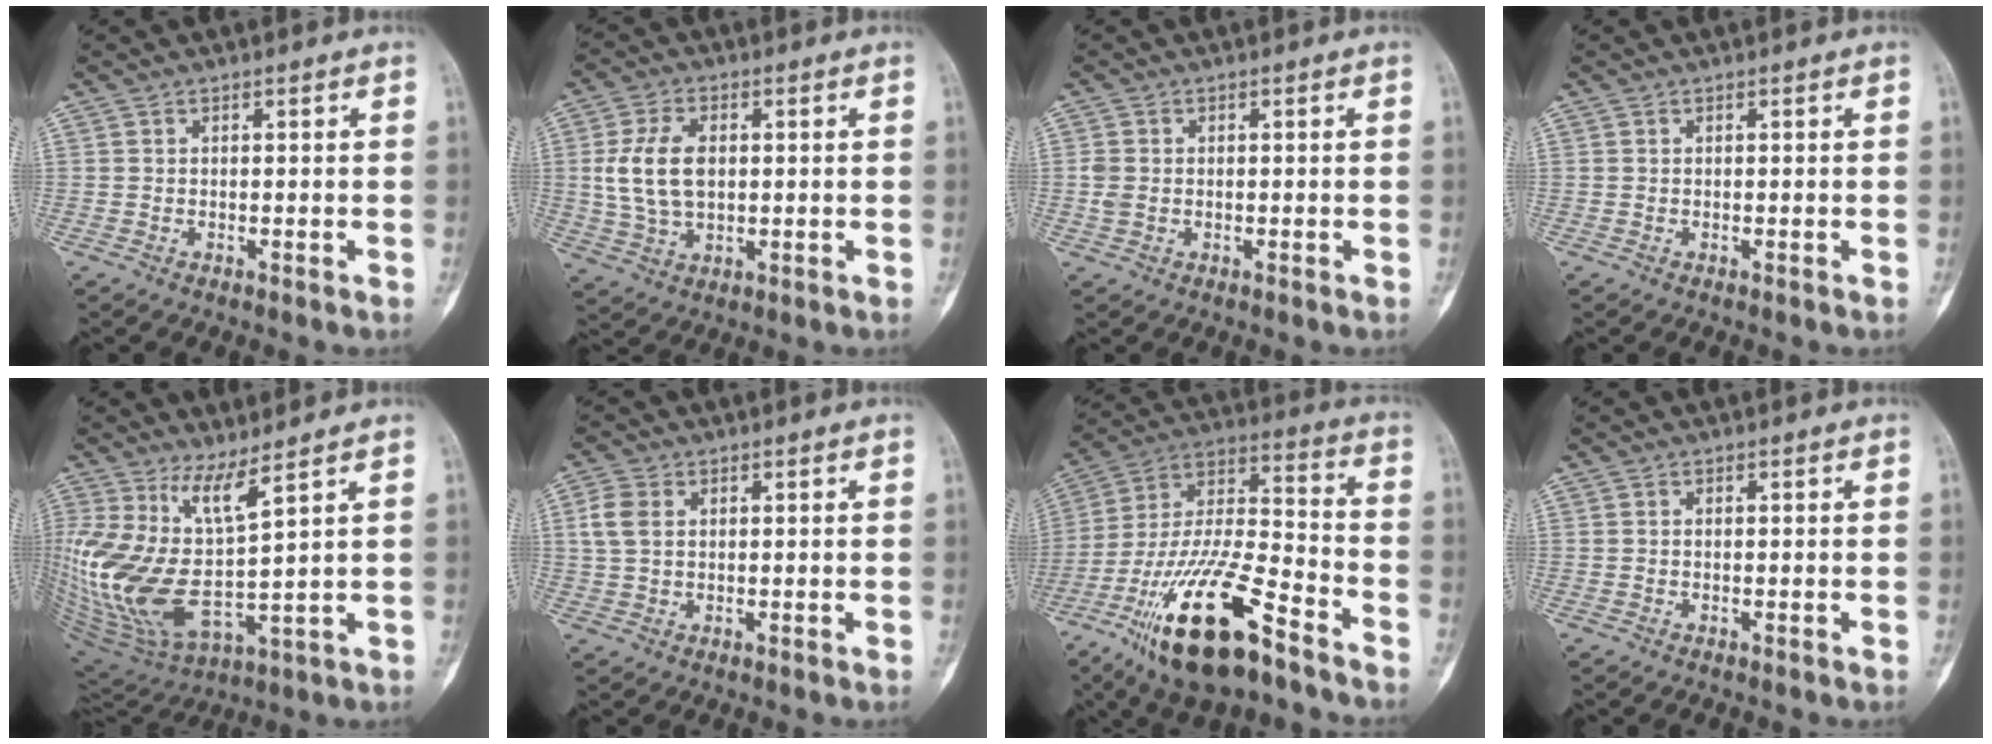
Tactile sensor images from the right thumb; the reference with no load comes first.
{"total": 9.9, "force": [1.0, 6.2, 7.7], "torque": [-0.145, 0.002, 0.026]}
{"total": 2.2, "force": [-0.1, 1.8, 1.4], "torque": [-0.033, 0.004, -0.001]}
{"total": 0.0}
{"total": 15.9, "force": [5.1, 4.1, 14.5], "torque": [-0.318, -0.050, 0.129]}
{"total": 4.7, "force": [1.1, 3.2, 3.2], "torque": [-0.072, 0.006, 0.021]}
{"total": 23.0, "force": [-13.7, 7.0, 17.1], "torque": [-0.347, 0.060, -0.246]}
{"total": 0.0}